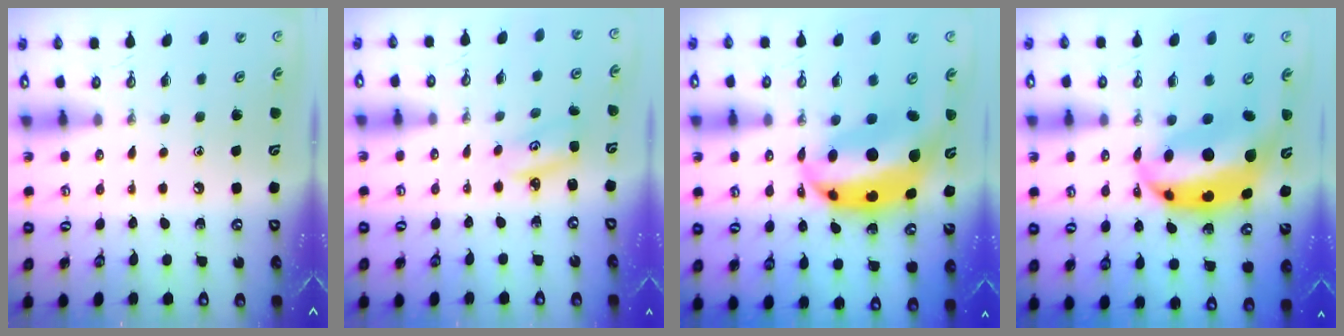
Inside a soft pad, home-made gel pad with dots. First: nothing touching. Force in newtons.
{"total": 2.8, "press": 2.8, "slide": 0.2}
{"total": 12.9, "press": 12.9, "slide": 1.1}
{"total": 12.9, "press": 12.9, "slide": 1.1}